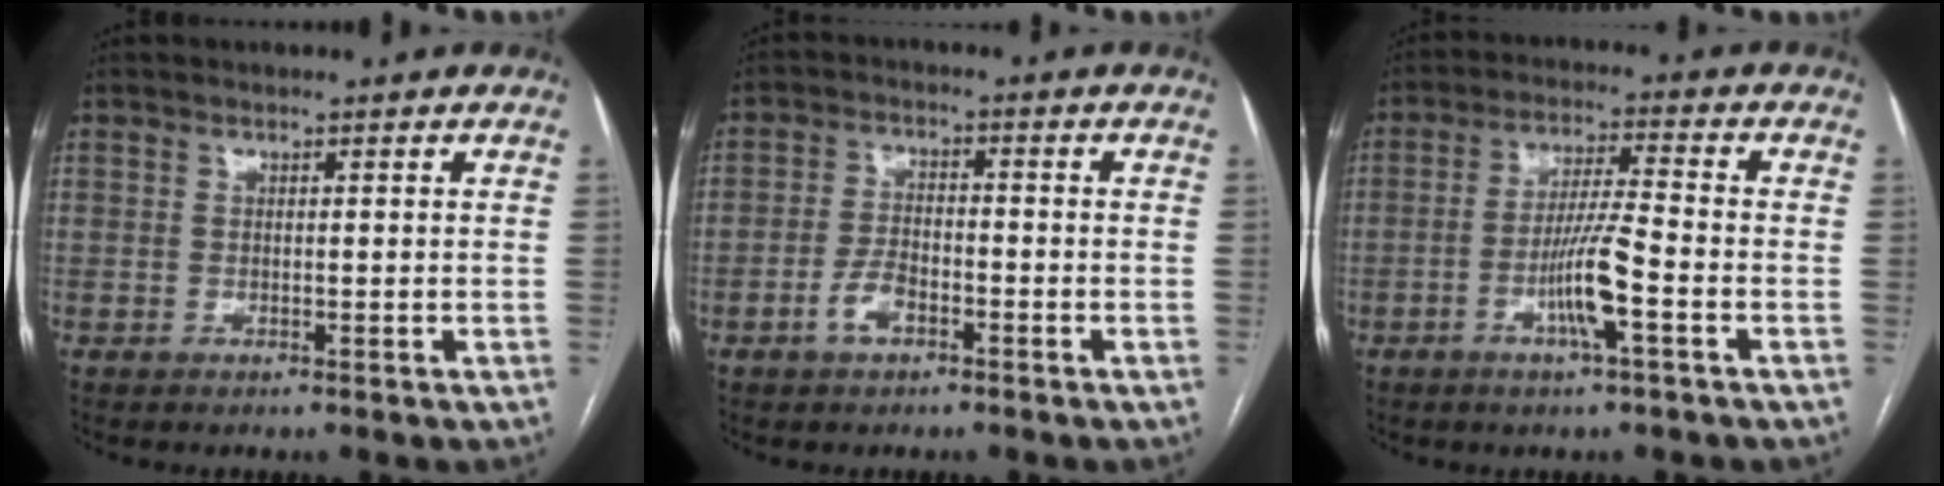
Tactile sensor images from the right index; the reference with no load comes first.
{"total": 4.3, "force": [-2.4, 2.1, 2.9], "torque": [-0.061, 0.005, -0.045]}
{"total": 7.8, "force": [-2.9, 0.0, 7.2], "torque": [-0.141, -0.001, -0.055]}